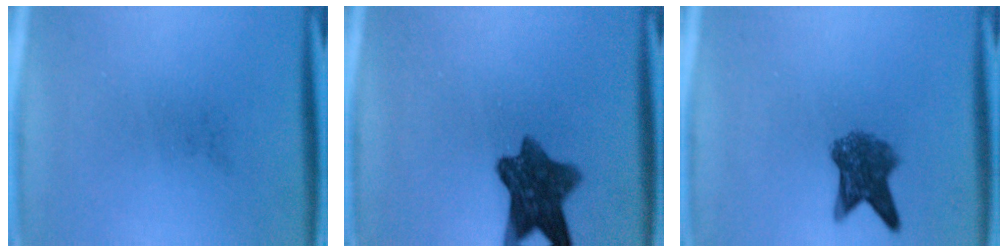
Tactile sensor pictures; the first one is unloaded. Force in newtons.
{"total": 9.1}
{"total": 5.7}